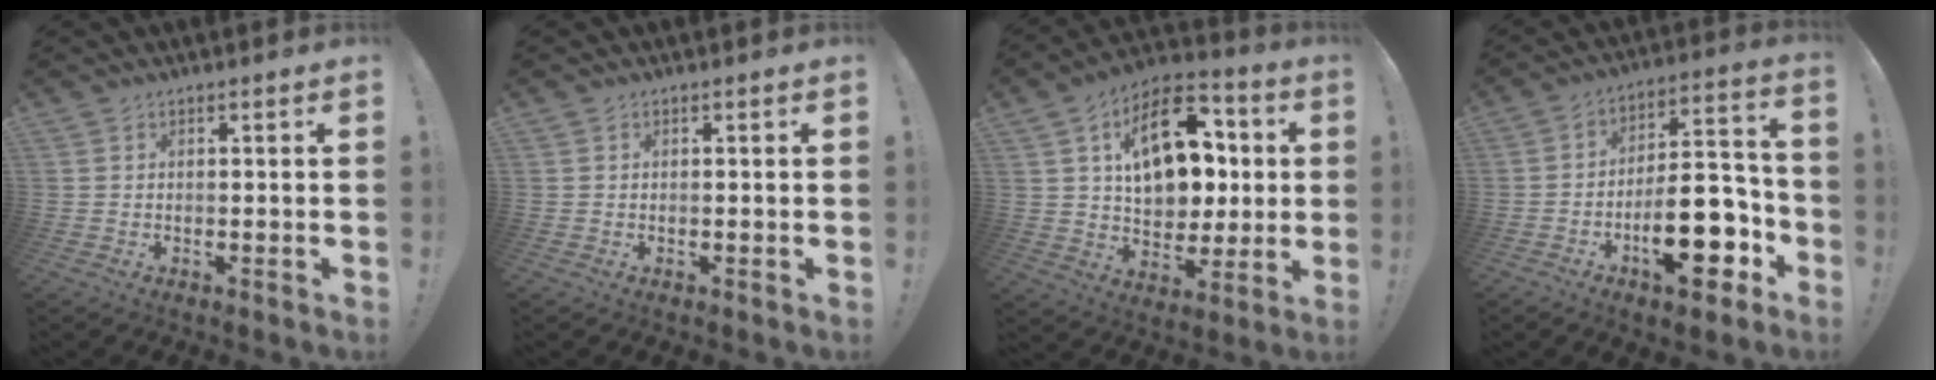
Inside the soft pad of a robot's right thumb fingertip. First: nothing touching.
{"total": 0.0}
{"total": 20.7, "force": [4.8, 13.5, 14.9], "torque": [-0.225, 0.006, 0.089]}
{"total": 20.0, "force": [-8.5, 8.7, 15.9], "torque": [-0.233, 0.060, -0.126]}